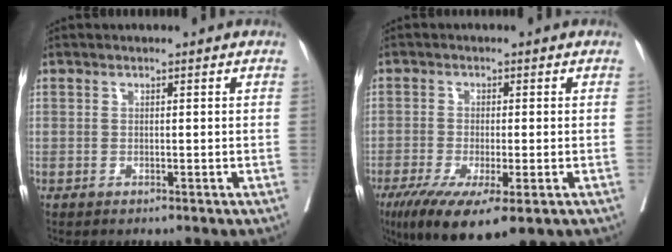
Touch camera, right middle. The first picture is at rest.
{"total": 11.5, "force": [-6.9, 2.6, 8.9], "torque": [-0.142, -0.031, -0.110]}